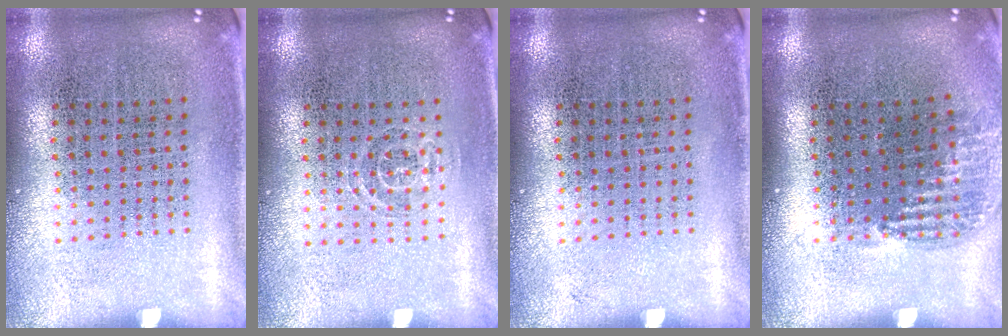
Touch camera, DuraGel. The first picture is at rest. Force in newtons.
{"total": 0.8, "press": 0.6, "slide": 0.6}
{"total": 0.0}
{"total": 0.9, "press": 0.9, "slide": 0.2}